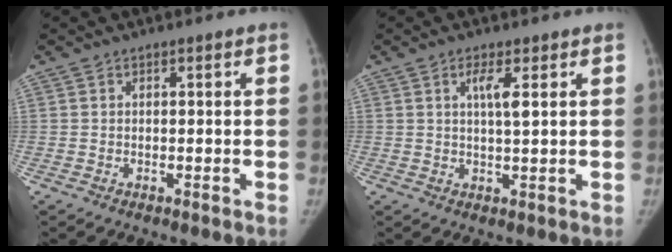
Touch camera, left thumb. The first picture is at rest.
{"total": 3.8, "force": [1.6, 0.8, 3.3], "torque": [-0.055, -0.009, 0.028]}